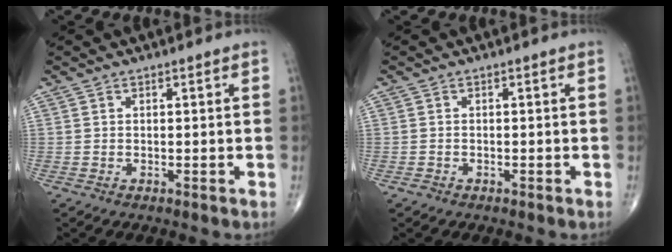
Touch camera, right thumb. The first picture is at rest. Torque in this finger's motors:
{"motor_torque": [0.45, 0.00, -0.11, -0.09, 0.00]}